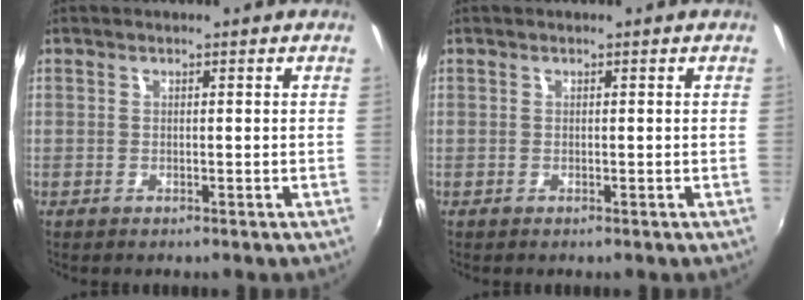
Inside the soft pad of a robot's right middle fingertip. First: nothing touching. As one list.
[{"total": 0.0}]